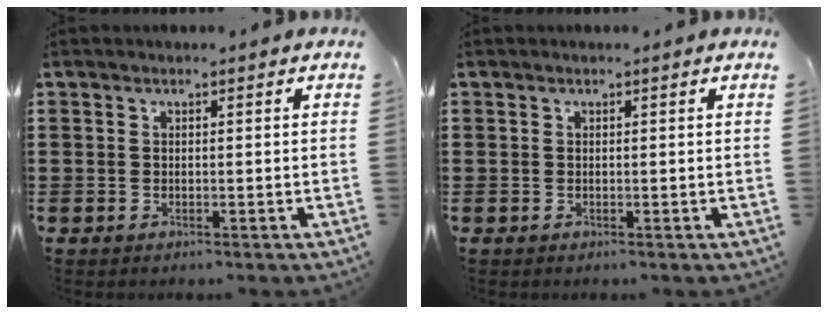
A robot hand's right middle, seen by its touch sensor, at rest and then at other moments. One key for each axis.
{"total": 0.0}